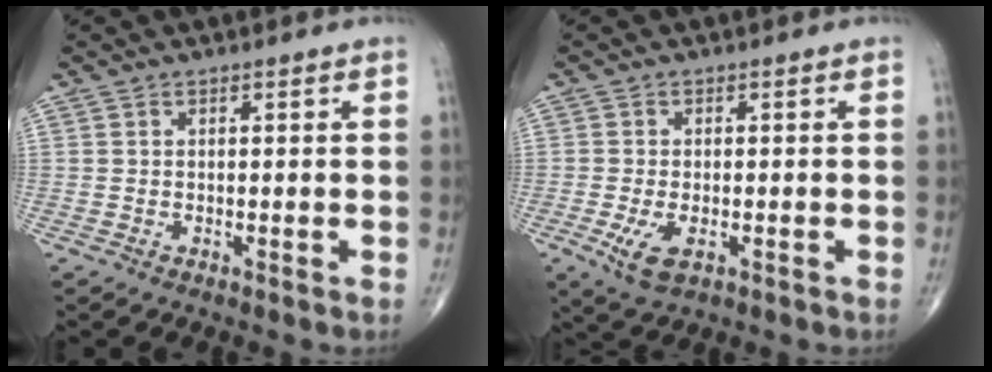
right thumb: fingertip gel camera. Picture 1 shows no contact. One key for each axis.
{"total": 5.1, "fx": -1.7, "fy": 2.5, "fz": 4.0, "tx": -0.080, "ty": -0.007, "tz": -0.026}